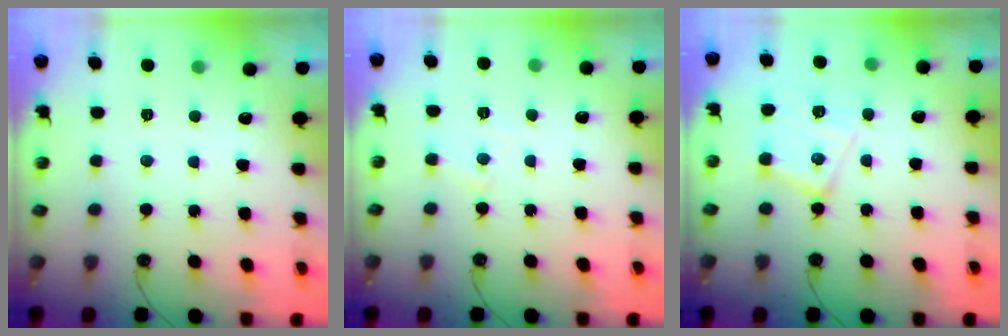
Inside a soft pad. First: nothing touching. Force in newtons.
{"total": 4.9, "press": 4.8, "slide": 0.7}
{"total": 13.6, "press": 13.6, "slide": 1.0}